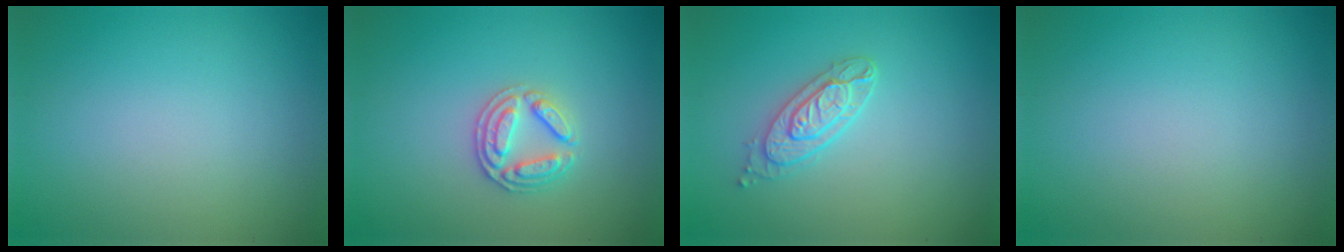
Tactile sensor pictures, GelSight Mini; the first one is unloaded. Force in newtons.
{"total": 2.6, "press": 2.5, "slide": 0.6}
{"total": 2.6, "press": 2.4, "slide": 1.1}
{"total": 0.0}